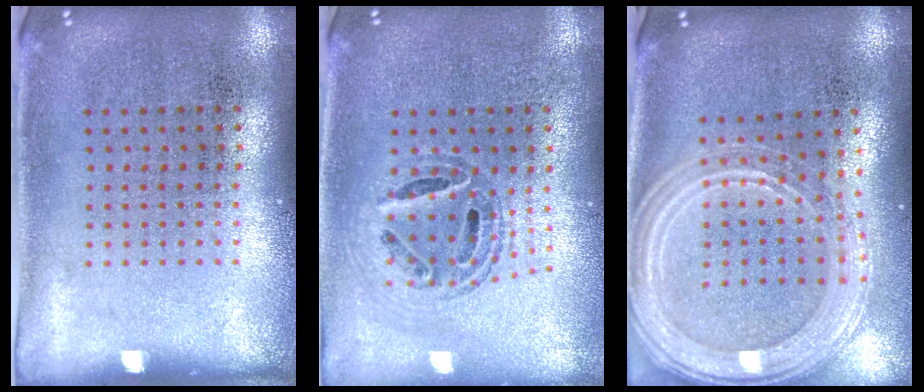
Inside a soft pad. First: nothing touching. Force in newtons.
{"total": 0.8, "press": 0.8, "slide": 0.1}
{"total": 2.3, "press": 2.0, "slide": 1.0}